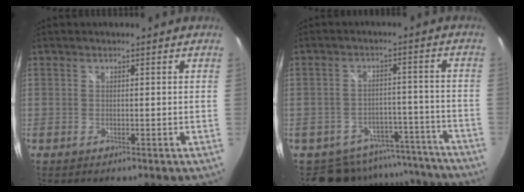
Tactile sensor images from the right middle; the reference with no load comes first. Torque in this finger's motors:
{"motor_torque": [0.67, -1.28, 0.08, -0.01]}